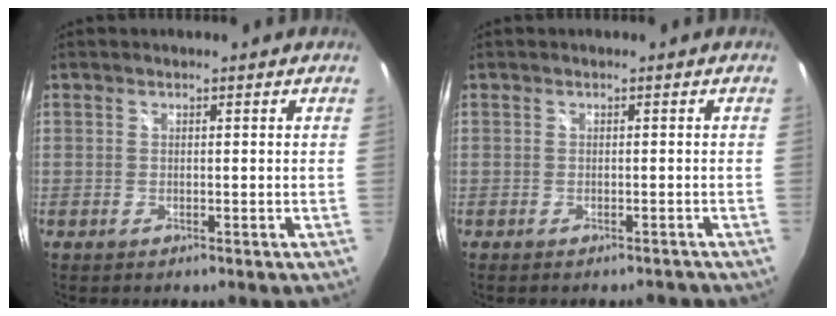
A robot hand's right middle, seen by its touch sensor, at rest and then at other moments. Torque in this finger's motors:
{"motor_torque": [0.01, 0.01, -0.06, 0.01]}